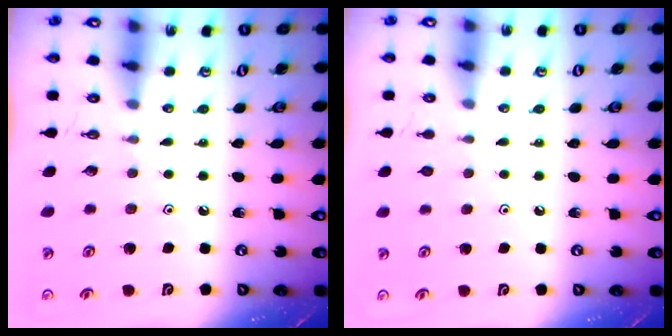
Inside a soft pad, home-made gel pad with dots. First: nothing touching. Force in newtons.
{"total": 0.8, "press": 0.7, "slide": 0.3}